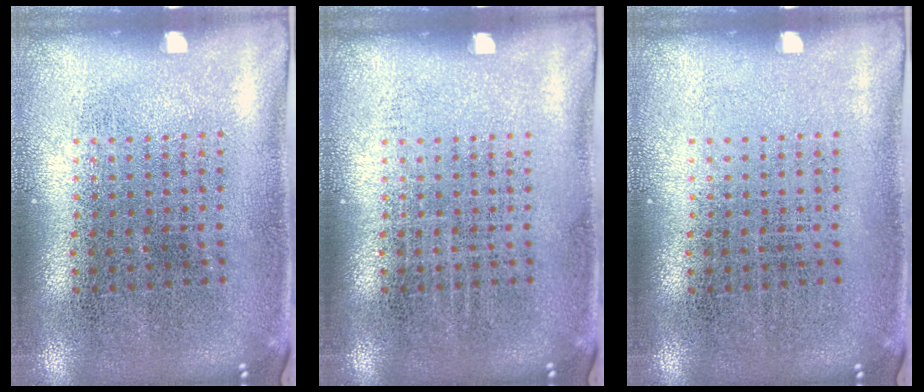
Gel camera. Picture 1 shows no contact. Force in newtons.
{"total": 0.0}
{"total": 0.0}